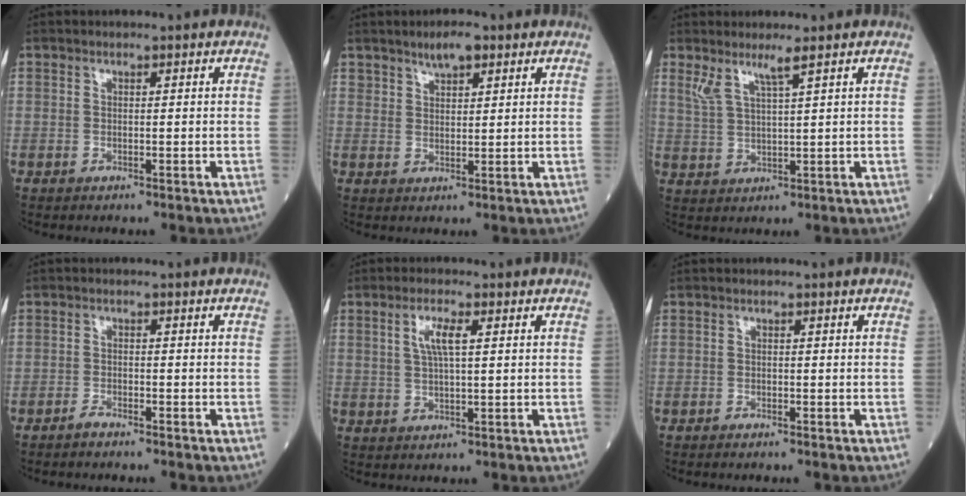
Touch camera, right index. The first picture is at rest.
{"total": 3.8, "force": [2.7, 1.4, 2.3], "torque": [-0.039, 0.005, 0.046]}
{"total": 3.8, "force": [2.6, -0.3, 2.7], "torque": [-0.063, -0.005, 0.057]}
{"total": 1.4, "force": [-1.3, 0.1, 0.4], "torque": [-0.014, -0.002, -0.024]}
{"total": 4.1, "force": [1.4, 0.6, 3.8], "torque": [-0.079, 0.003, 0.029]}
{"total": 0.6, "force": [-0.5, 0.0, 0.1], "torque": [-0.009, -0.002, -0.010]}